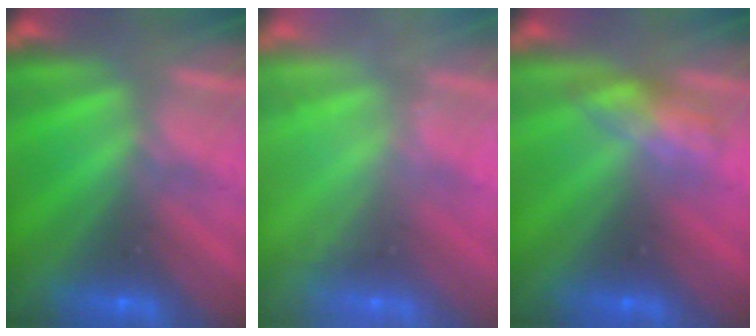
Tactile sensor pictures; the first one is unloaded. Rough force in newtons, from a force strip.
{"total": 2.2}
{"total": 2.7}